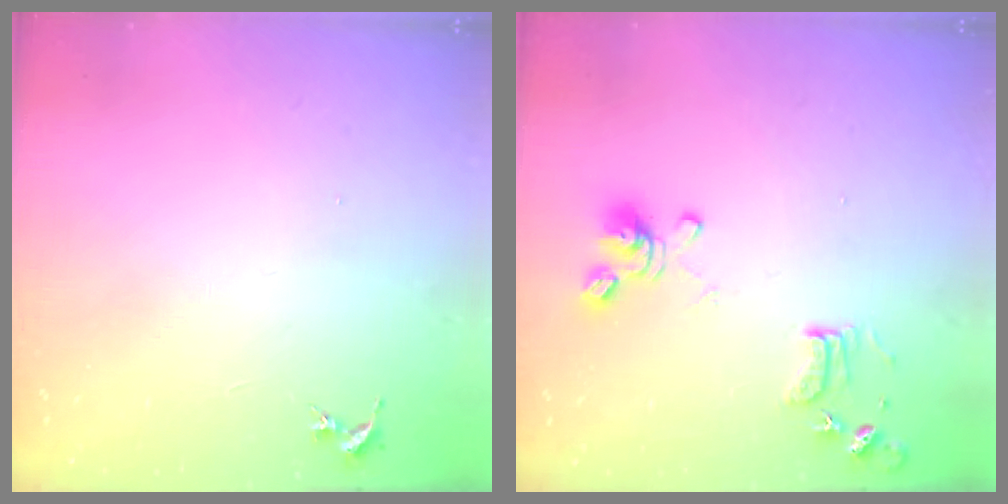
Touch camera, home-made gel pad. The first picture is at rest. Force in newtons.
{"total": 11.9, "press": 11.8, "slide": 1.3}